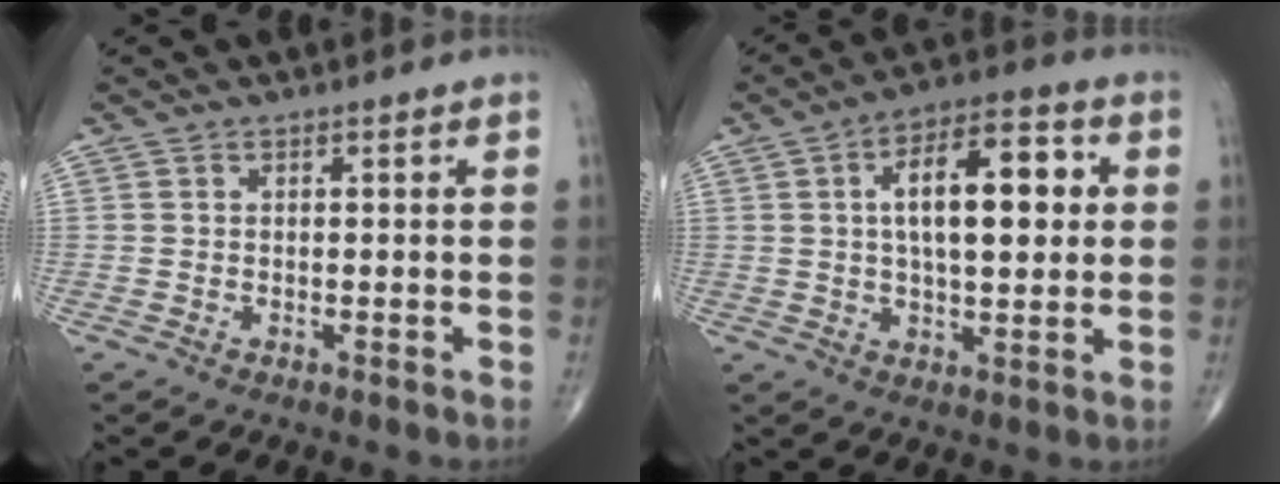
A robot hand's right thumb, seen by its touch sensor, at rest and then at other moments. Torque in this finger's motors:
{"motor_torque": [1.71, 2.79, 1.26, 0.19, 0.17]}